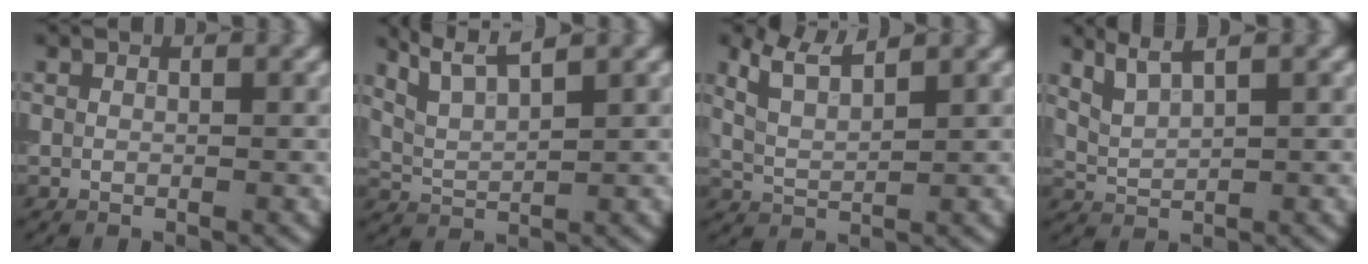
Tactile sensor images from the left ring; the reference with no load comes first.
{"total": 4.7, "force": [3.6, 1.0, 2.8], "torque": [-0.061, 0.021, 0.062]}
{"total": 3.8, "force": [2.8, 1.0, 2.4], "torque": [-0.056, 0.011, 0.059]}
{"total": 2.7, "force": [2.2, 0.5, 1.5], "torque": [-0.033, 0.005, 0.052]}